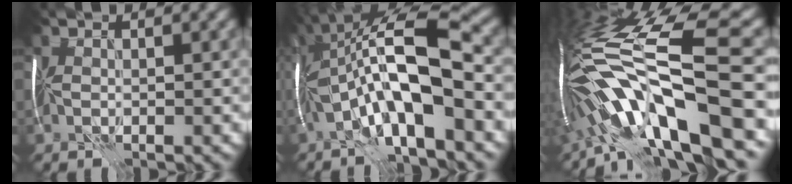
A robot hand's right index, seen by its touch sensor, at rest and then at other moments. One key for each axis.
{"total": 11.5, "fx": -2.7, "fy": 3.1, "fz": 10.8, "tx": -0.187, "ty": 0.019, "tz": -0.054}
{"total": 15.0, "fx": -5.7, "fy": 3.9, "fz": 13.3, "tx": -0.233, "ty": 0.013, "tz": -0.097}